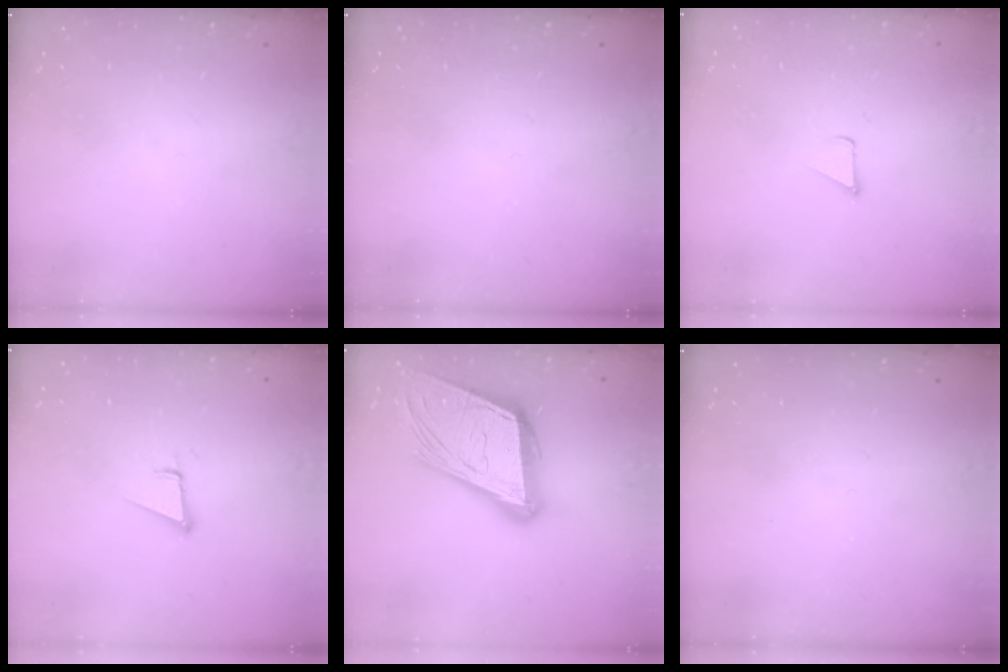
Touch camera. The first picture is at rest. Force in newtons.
{"total": 0.0}
{"total": 1.8, "press": 1.7, "slide": 0.1}
{"total": 3.7, "press": 2.9, "slide": 2.3}
{"total": 22.1, "press": 21.7, "slide": 4.6}
{"total": 0.0}